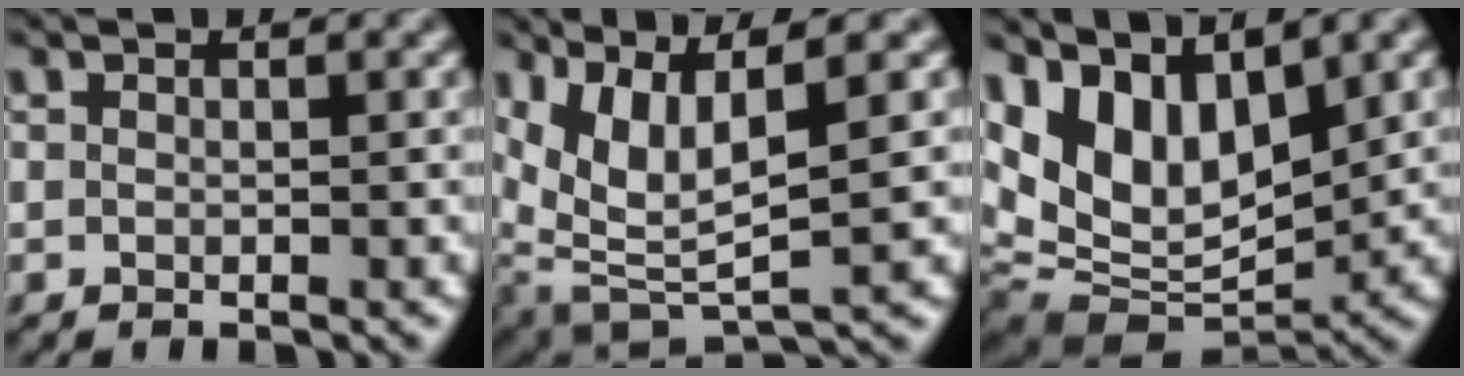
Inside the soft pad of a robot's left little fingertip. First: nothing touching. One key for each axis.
{"total": 6.8, "fx": 2.4, "fy": 2.0, "fz": 6.1, "tx": -0.138, "ty": -0.003, "tz": 0.051}
{"total": 11.0, "fx": 3.6, "fy": 6.0, "fz": 8.5, "tx": -0.144, "ty": -0.007, "tz": 0.077}